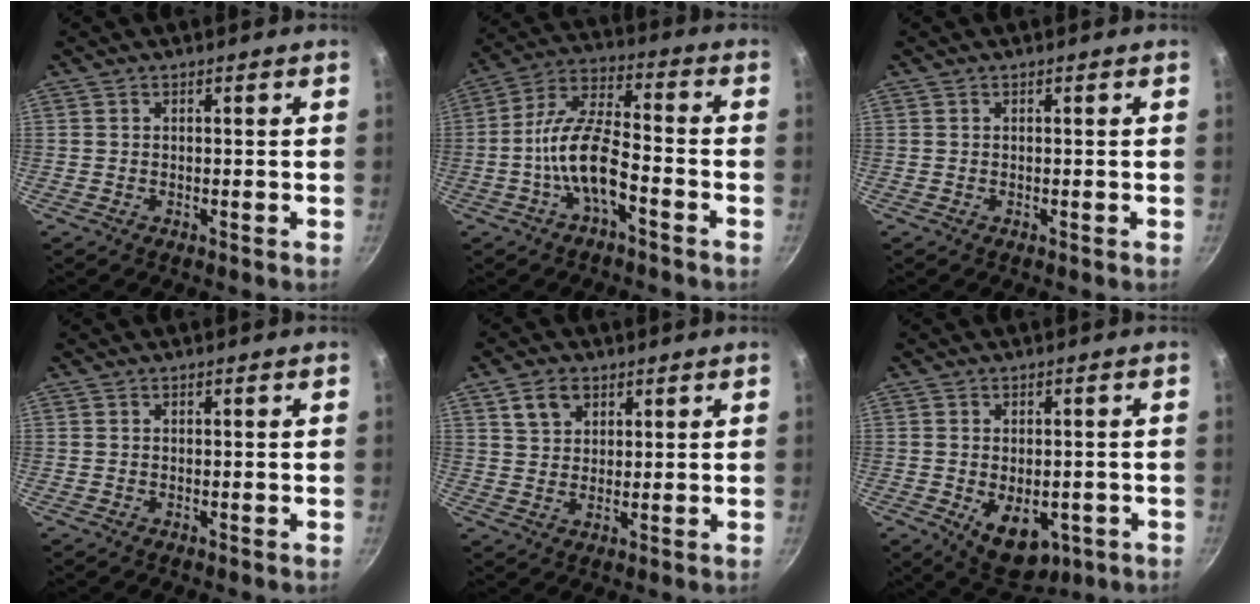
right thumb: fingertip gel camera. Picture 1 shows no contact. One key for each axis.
{"total": 11.9, "fx": -4.6, "fy": 4.5, "fz": 10.0, "tx": -0.186, "ty": 0.044, "tz": -0.098}
{"total": 0.0}
{"total": 0.0}
{"total": 5.6, "fx": 2.9, "fy": 3.8, "fz": 2.9, "tx": -0.038, "ty": -0.005, "tz": 0.054}
{"total": 9.7, "fx": -2.7, "fy": 6.1, "fz": 7.0, "tx": -0.073, "ty": -0.001, "tz": -0.021}